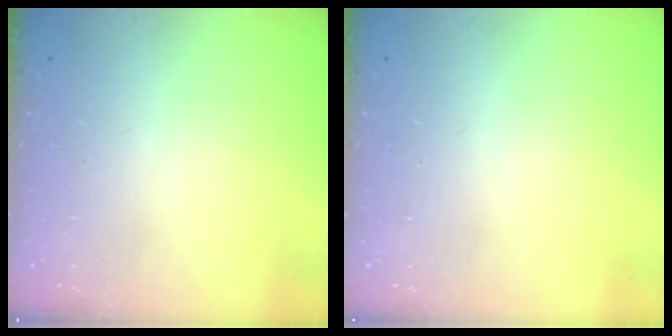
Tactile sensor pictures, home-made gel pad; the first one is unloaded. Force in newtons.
{"total": 0.0}